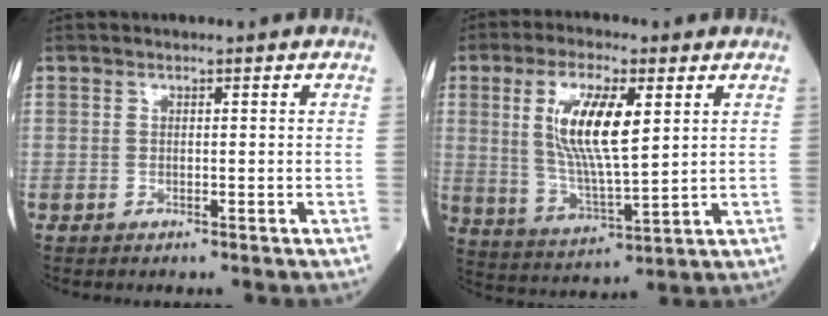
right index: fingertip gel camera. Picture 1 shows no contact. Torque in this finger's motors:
{"motor_torque": [1.56, 0.58, 0.32, 0.21]}